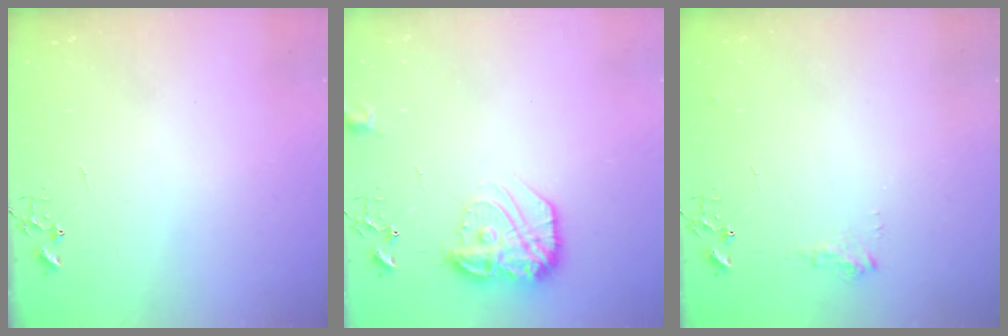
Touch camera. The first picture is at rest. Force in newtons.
{"total": 15.1, "press": 15.0, "slide": 1.0}
{"total": 8.2, "press": 8.2, "slide": 0.9}